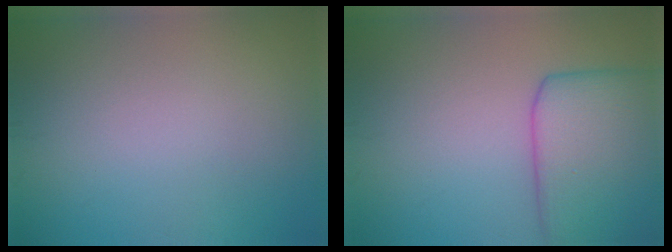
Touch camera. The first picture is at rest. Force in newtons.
{"total": 7.8, "press": 7.8, "slide": 0.3}